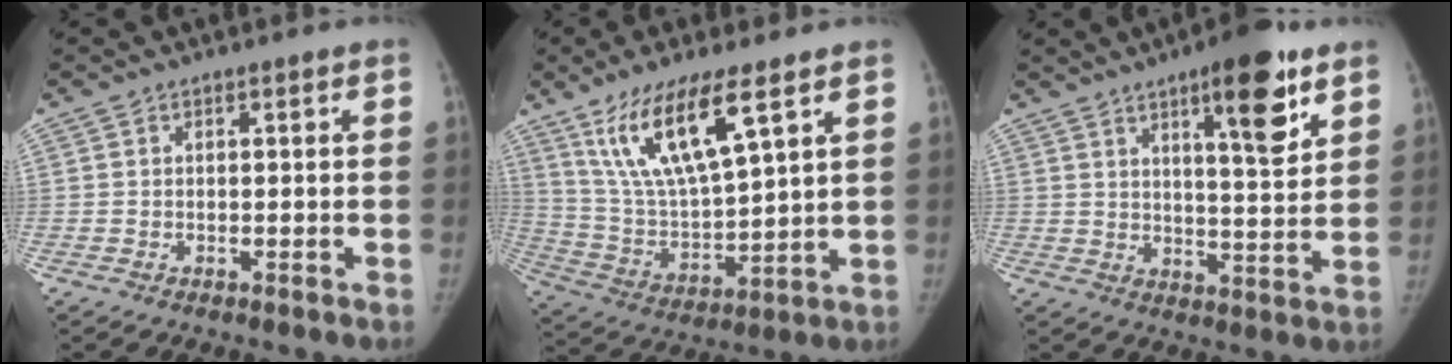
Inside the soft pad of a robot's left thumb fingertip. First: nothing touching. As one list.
[{"total": 16.4, "force": [9.2, 4.4, 12.8], "torque": [-0.238, -0.040, 0.188]}, {"total": 13.0, "force": [7.3, 3.3, 10.3], "torque": [-0.125, -0.040, 0.103]}]